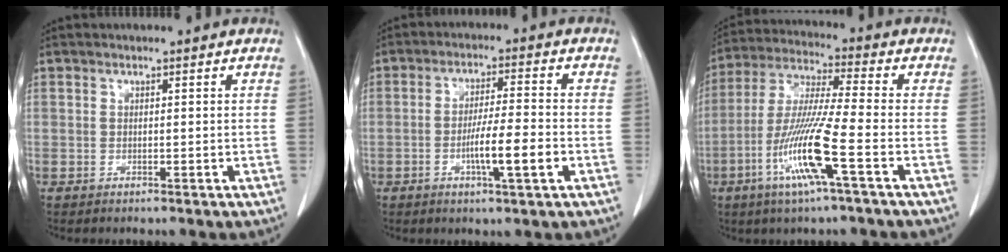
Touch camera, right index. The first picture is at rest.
{"total": 7.4, "force": [-2.5, 0.2, 7.0], "torque": [-0.121, -0.004, -0.043]}
{"total": 12.9, "force": [-5.1, -0.6, 11.8], "torque": [-0.243, -0.013, -0.103]}